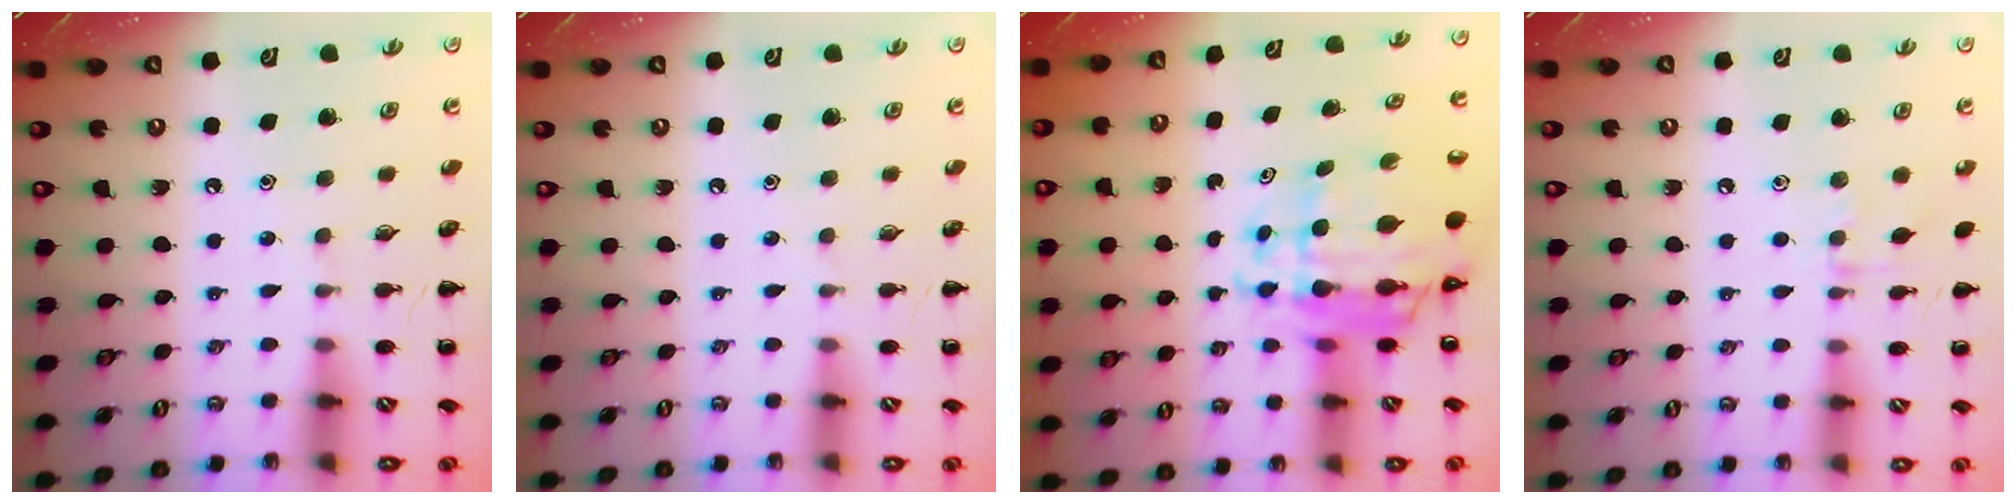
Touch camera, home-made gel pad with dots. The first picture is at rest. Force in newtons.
{"total": 0.0}
{"total": 10.8, "press": 10.3, "slide": 3.5}
{"total": 5.9, "press": 5.7, "slide": 1.2}